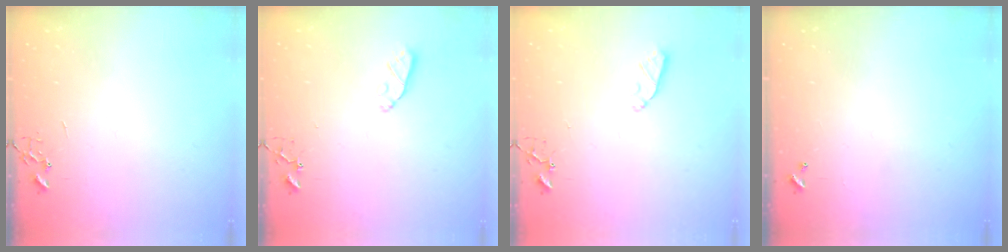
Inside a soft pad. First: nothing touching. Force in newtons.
{"total": 6.6, "press": 6.6, "slide": 0.2}
{"total": 6.2, "press": 6.2, "slide": 0.0}
{"total": 0.0}